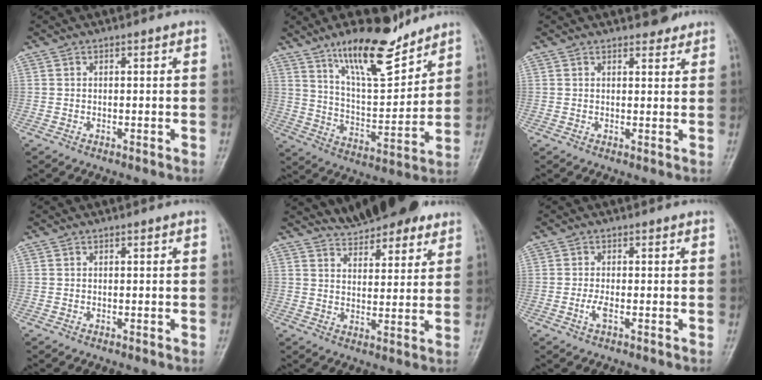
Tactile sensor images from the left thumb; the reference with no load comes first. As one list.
[{"total": 15.5, "force": [11.3, 4.7, 9.5], "torque": [-0.130, -0.077, 0.201]}, {"total": 2.7, "force": [2.3, 1.1, 0.7], "torque": [0.009, -0.013, 0.029]}, {"total": 0.0}, {"total": 11.3, "force": [9.3, 4.4, 4.9], "torque": [-0.041, -0.036, 0.137]}, {"total": 2.3, "force": [-0.7, 0.8, 2.1], "torque": [-0.046, 0.003, -0.015]}]